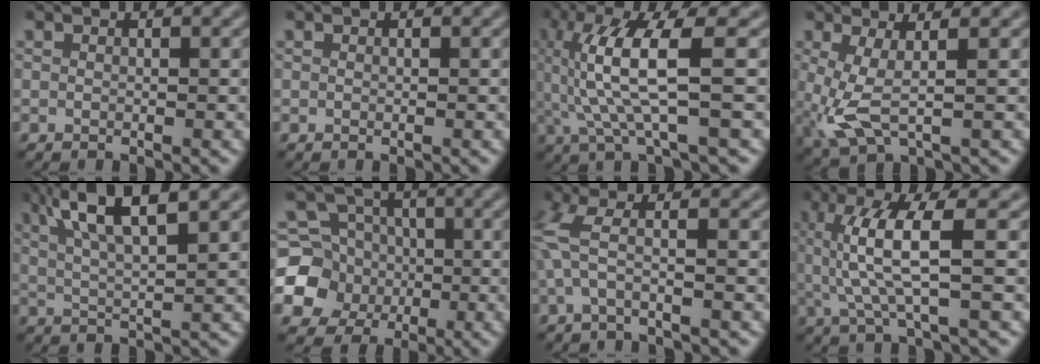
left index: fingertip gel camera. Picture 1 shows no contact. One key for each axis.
{"total": 0.0}
{"total": 7.4, "fx": 0.9, "fy": 1.6, "fz": 7.1, "tx": -0.153, "ty": -0.002, "tz": 0.026}
{"total": 4.0, "fx": 0.0, "fy": 1.3, "fz": 3.8, "tx": -0.096, "ty": -0.012, "tz": 0.001}
{"total": 7.4, "fx": 4.1, "fy": 1.8, "fz": 5.9, "tx": -0.094, "ty": 0.016, "tz": 0.071}
{"total": 7.8, "fx": -1.5, "fy": 7.2, "fz": 2.6, "tx": -0.051, "ty": -0.001, "tz": -0.059}
{"total": 3.0, "fx": -0.2, "fy": 0.5, "fz": 3.0, "tx": -0.077, "ty": 0.003, "tz": -0.012}
{"total": 5.7, "fx": 0.8, "fy": 1.1, "fz": 5.5, "tx": -0.126, "ty": 0.000, "tz": 0.021}